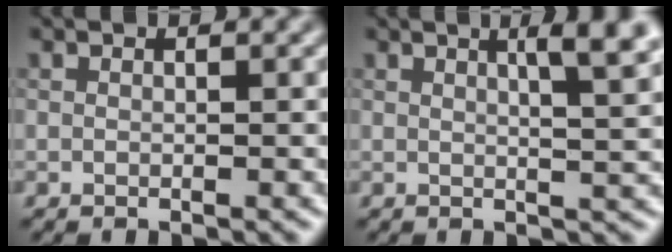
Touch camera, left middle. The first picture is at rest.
{"total": 4.7, "force": [2.0, 1.1, 4.1], "torque": [-0.043, 0.013, 0.018]}